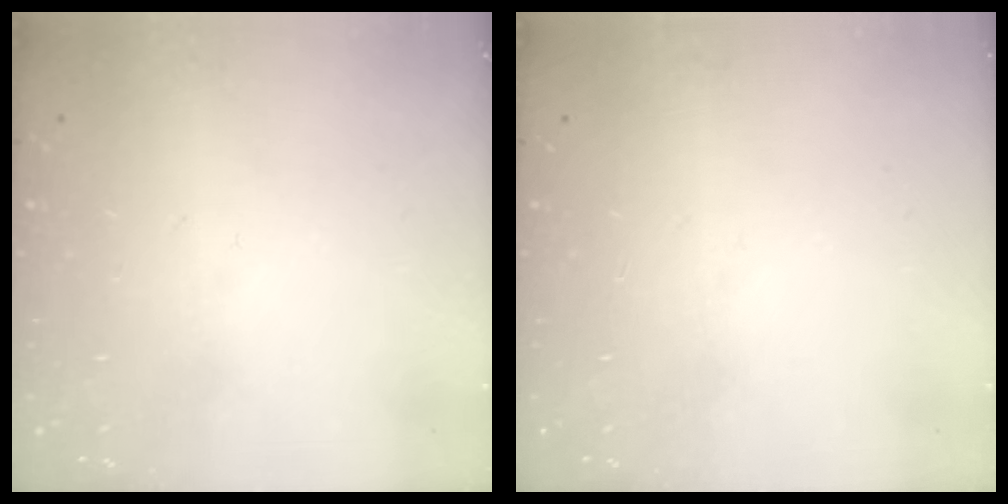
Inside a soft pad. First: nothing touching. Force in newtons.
{"total": 0.0}